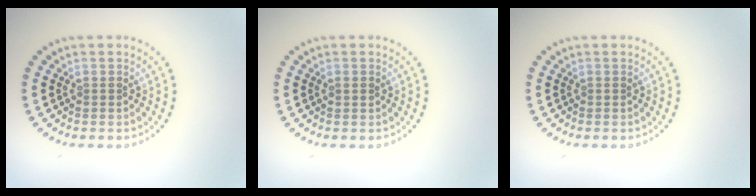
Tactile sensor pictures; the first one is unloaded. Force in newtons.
{"total": 0.8, "press": 0.8, "slide": 0.2}
{"total": 0.0}